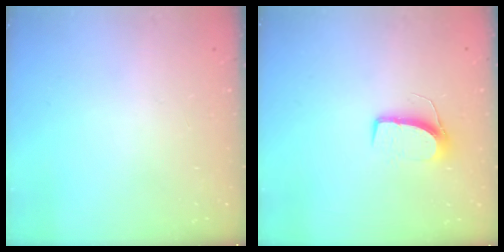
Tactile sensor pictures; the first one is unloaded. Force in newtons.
{"total": 7.8, "press": 7.8, "slide": 0.5}